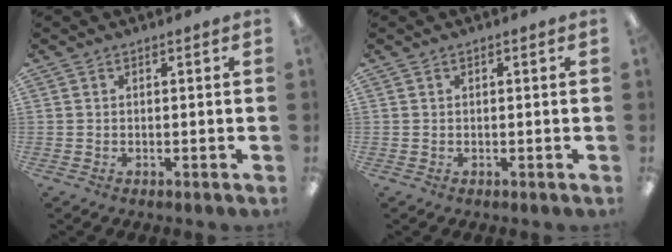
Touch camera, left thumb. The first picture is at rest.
{"total": 0.0}